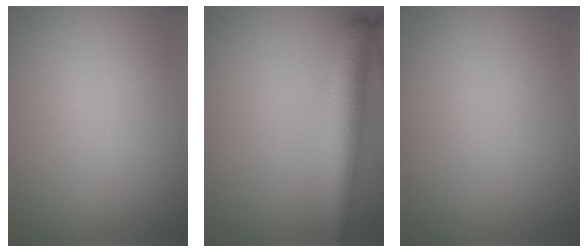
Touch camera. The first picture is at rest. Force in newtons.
{"total": 5.4, "press": 5.4, "slide": 0.1}
{"total": 0.0}